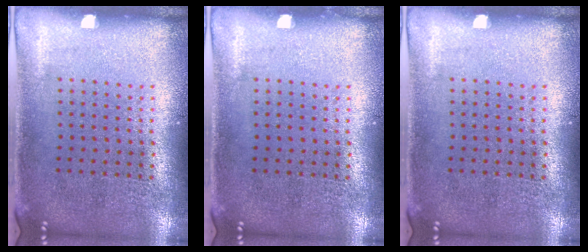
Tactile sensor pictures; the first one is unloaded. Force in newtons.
{"total": 0.0}
{"total": 0.0}